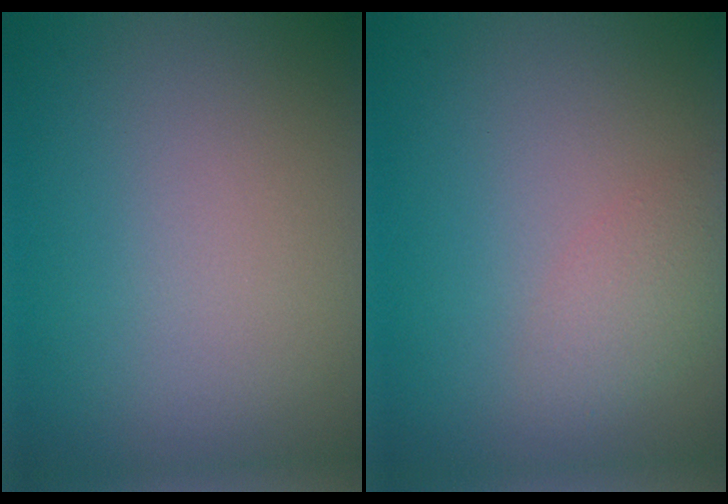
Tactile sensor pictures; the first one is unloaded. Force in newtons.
{"total": 2.1, "press": 2.1, "slide": 0.1}